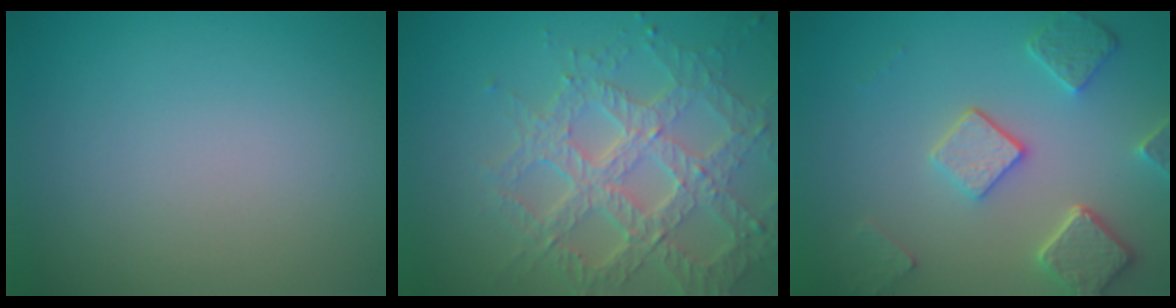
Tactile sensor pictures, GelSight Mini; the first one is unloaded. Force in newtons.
{"total": 7.1, "press": 5.2, "slide": 4.8}
{"total": 5.0, "press": 3.9, "slide": 3.1}